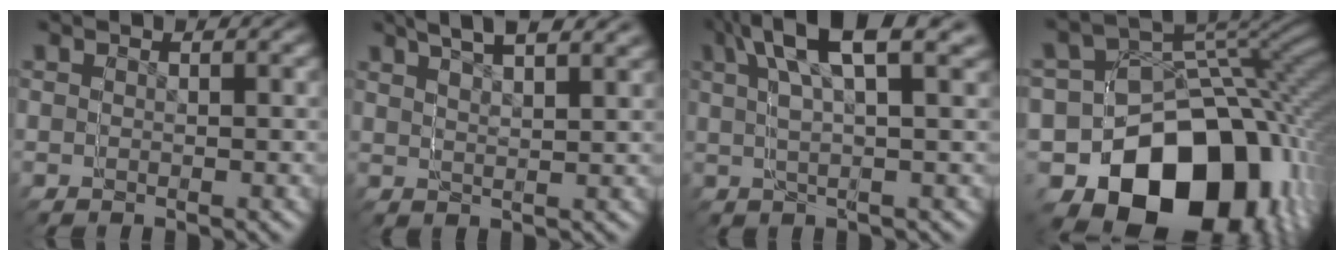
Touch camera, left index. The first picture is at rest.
{"total": 3.2, "force": [3.0, 0.3, 0.9], "torque": [-0.023, 0.013, 0.043]}
{"total": 2.9, "force": [2.5, 0.3, 1.5], "torque": [-0.034, 0.012, 0.032]}
{"total": 16.6, "force": [-7.0, 12.9, 7.7], "torque": [-0.158, -0.066, -0.091]}